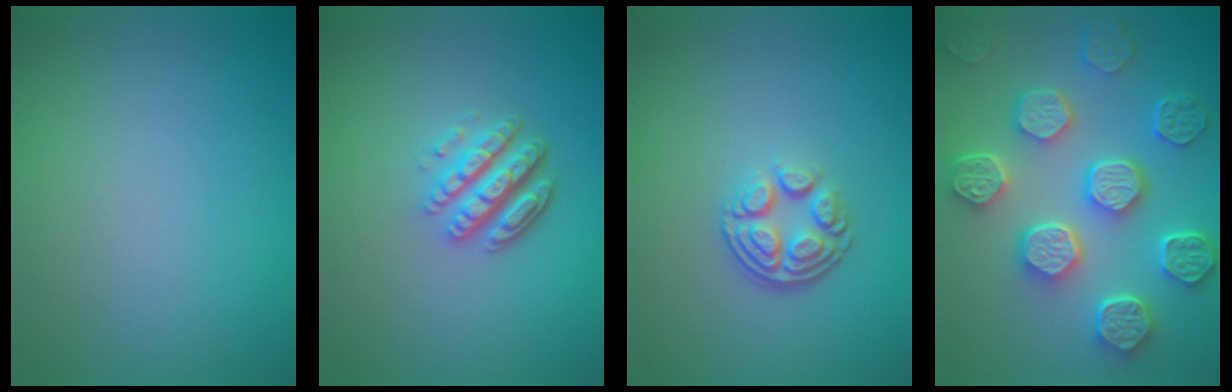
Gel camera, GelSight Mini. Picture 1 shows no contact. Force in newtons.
{"total": 4.7, "press": 3.4, "slide": 3.3}
{"total": 3.9, "press": 2.7, "slide": 2.8}
{"total": 8.1, "press": 6.5, "slide": 4.8}